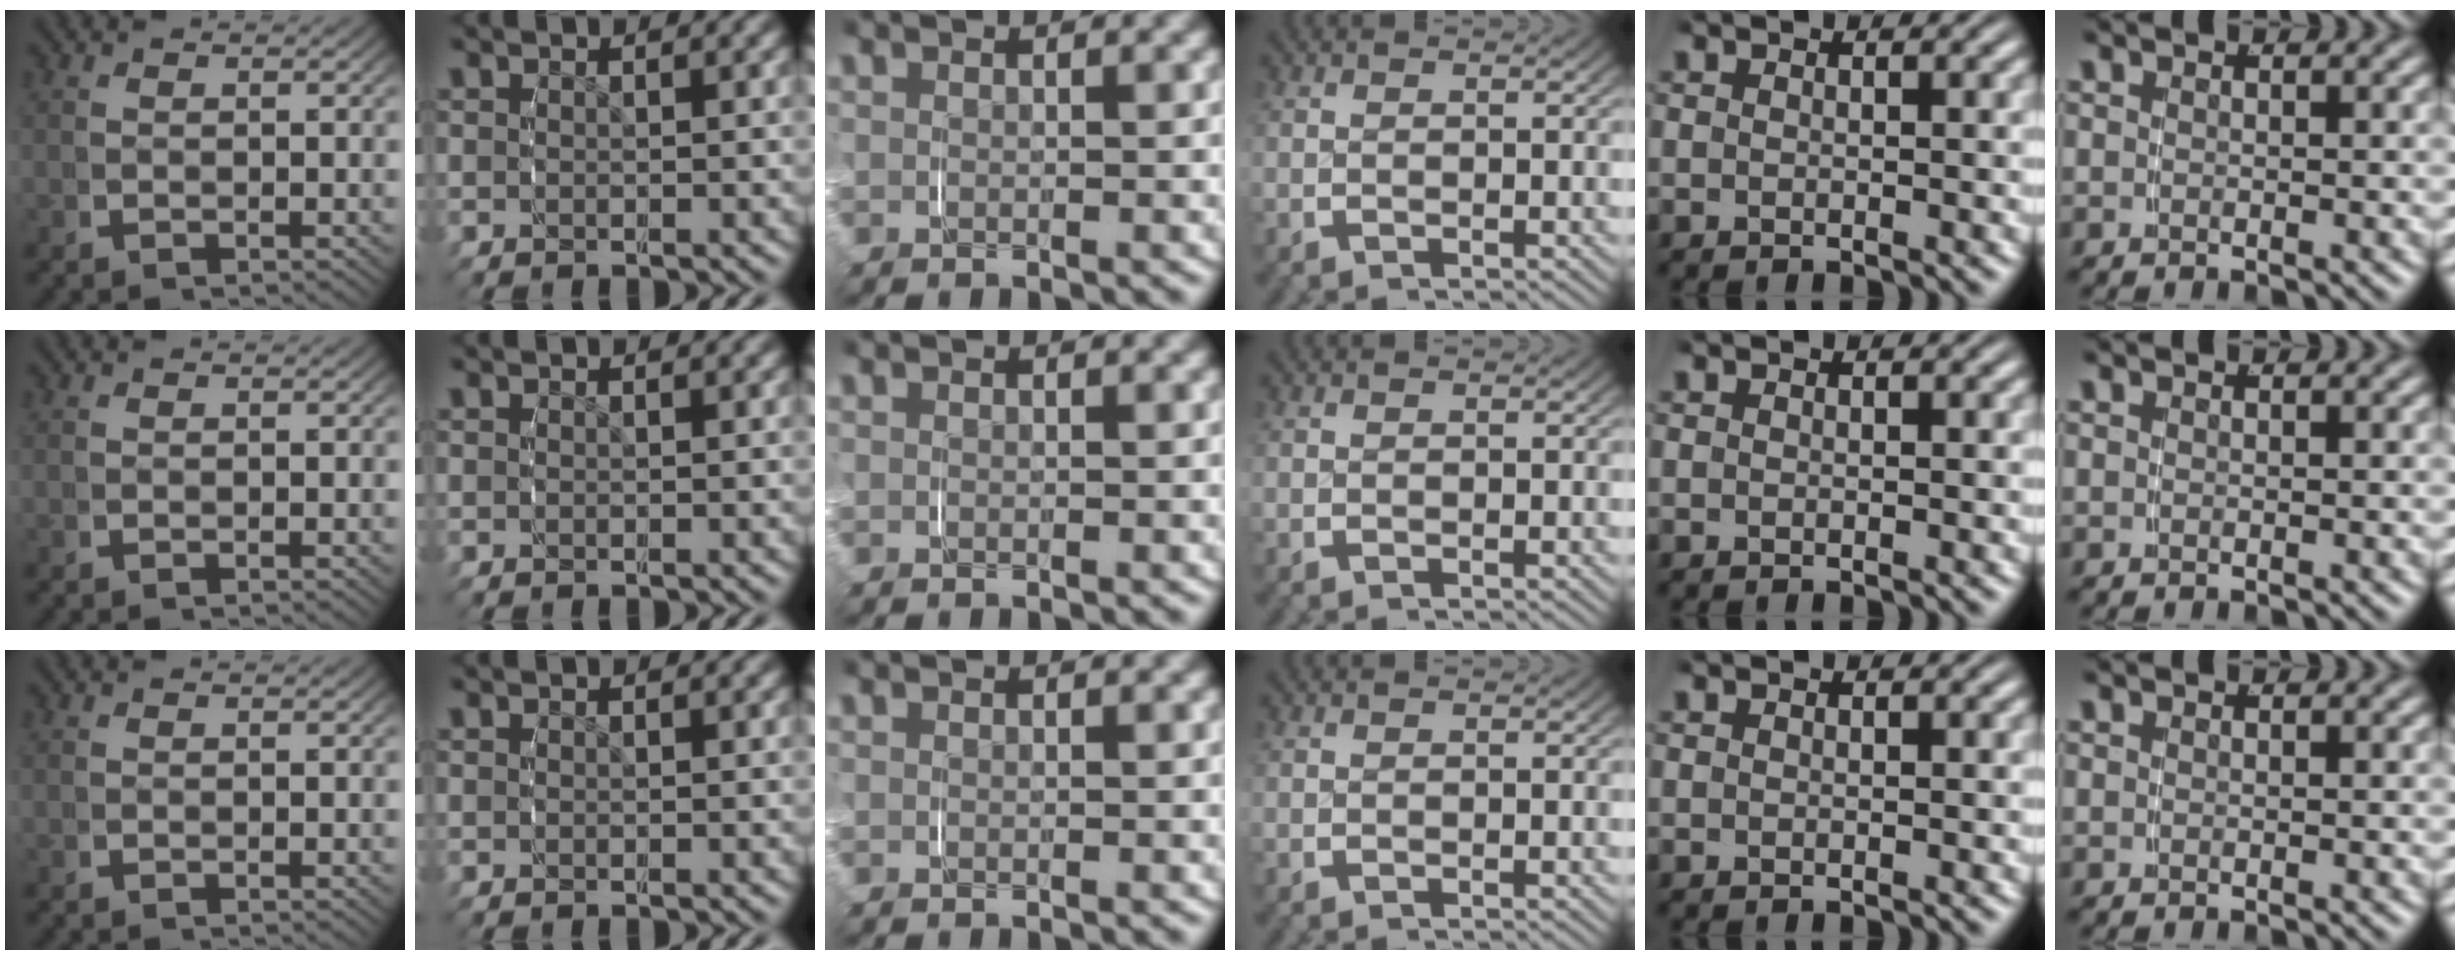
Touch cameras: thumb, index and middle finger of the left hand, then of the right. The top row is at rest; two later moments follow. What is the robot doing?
{"motion": "grasp_and_lifting", "object": "measuring cup"}